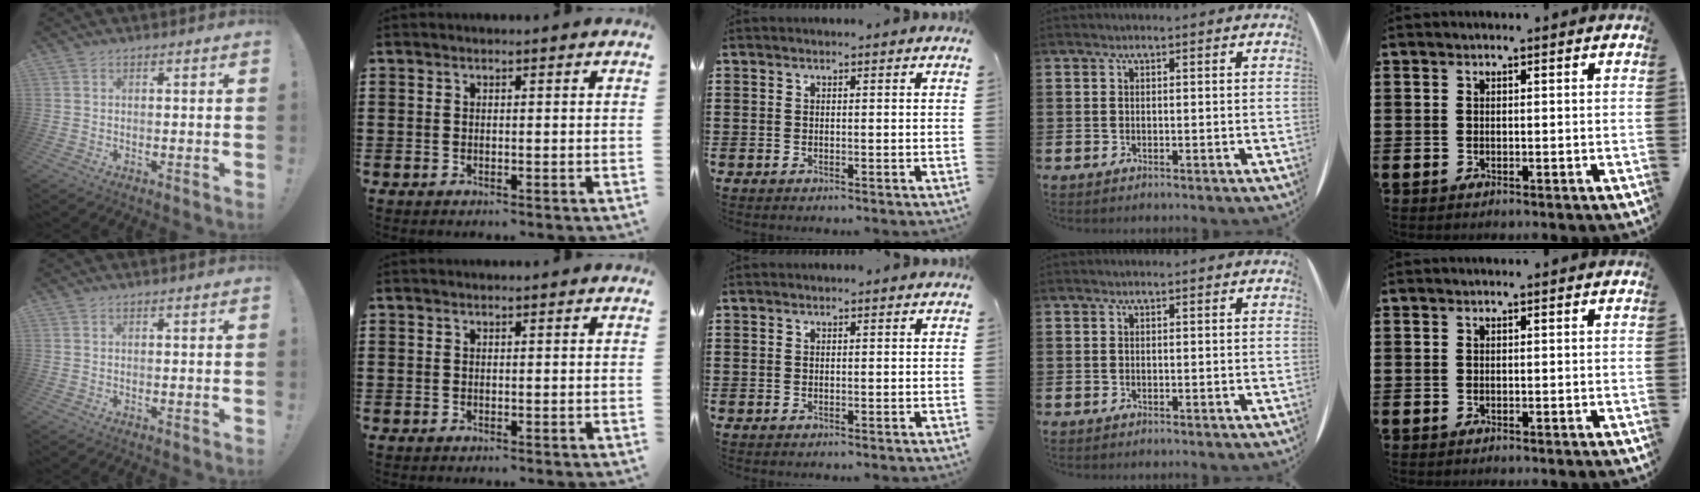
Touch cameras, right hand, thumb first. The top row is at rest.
{}